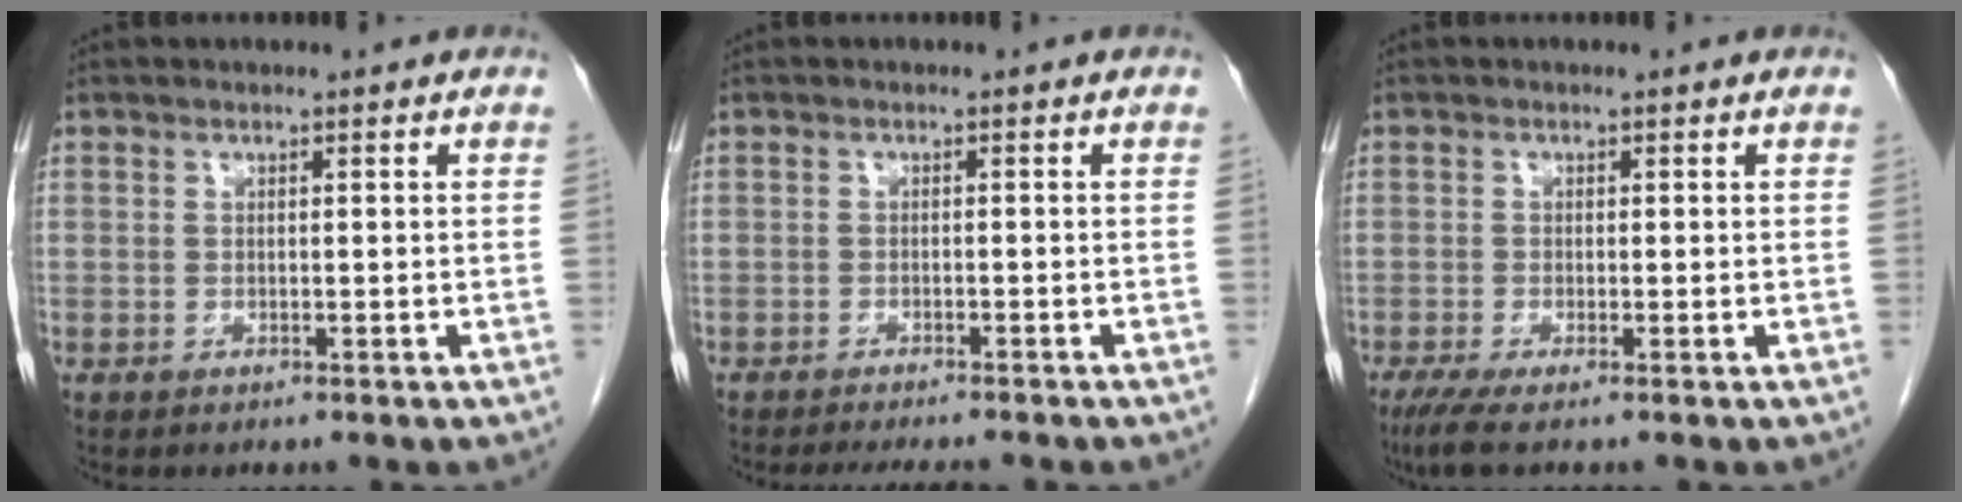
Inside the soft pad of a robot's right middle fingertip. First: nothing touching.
{"total": 6.3, "force": [-5.6, 1.0, 2.8], "torque": [-0.035, -0.010, -0.077]}
{"total": 2.9, "force": [-1.9, 0.1, 2.3], "torque": [-0.046, -0.011, -0.038]}